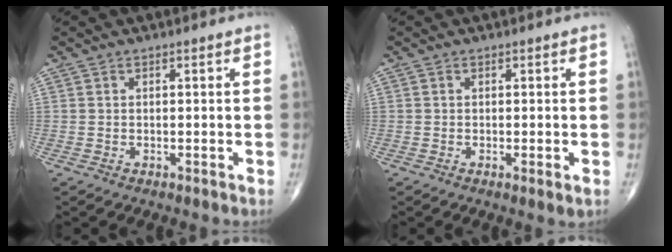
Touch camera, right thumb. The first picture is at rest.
{"total": 1.5, "force": [-0.4, 0.2, 1.5], "torque": [-0.024, -0.008, -0.006]}